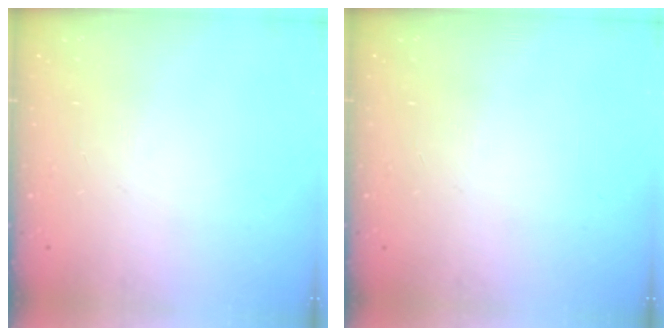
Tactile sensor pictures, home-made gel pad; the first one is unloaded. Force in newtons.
{"total": 0.0}